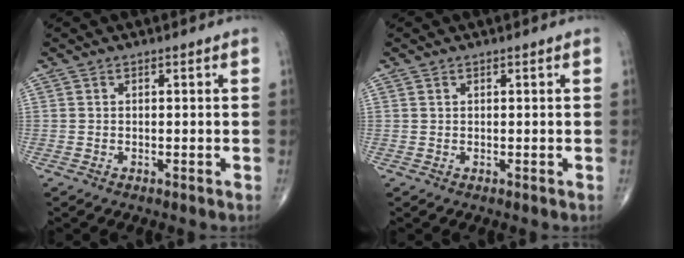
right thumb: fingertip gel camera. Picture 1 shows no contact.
{"total": 0.0}